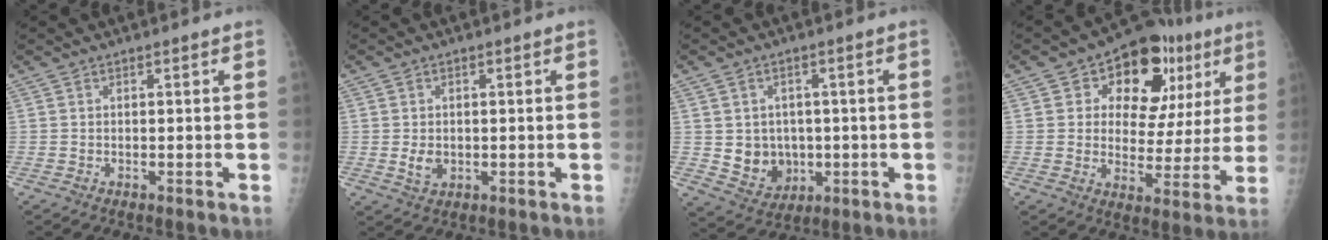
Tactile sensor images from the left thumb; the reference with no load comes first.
{"total": 3.3, "force": [-0.2, 2.5, 2.2], "torque": [-0.032, -0.003, 0.002]}
{"total": 8.4, "force": [-0.3, 7.3, 4.2], "torque": [-0.030, -0.004, 0.015]}
{"total": 18.2, "force": [7.6, 11.4, 11.9], "torque": [-0.101, -0.004, 0.103]}